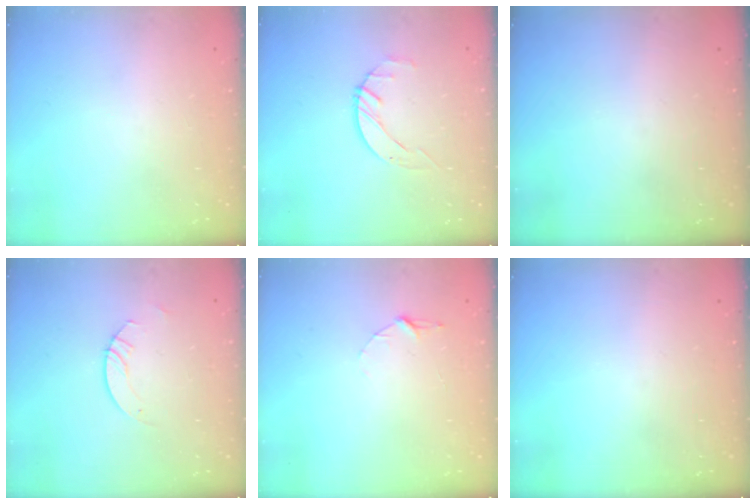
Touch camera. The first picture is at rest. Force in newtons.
{"total": 2.1, "press": 2.0, "slide": 0.3}
{"total": 0.0}
{"total": 3.0, "press": 3.0, "slide": 0.3}
{"total": 4.7, "press": 4.7, "slide": 0.5}
{"total": 0.0}